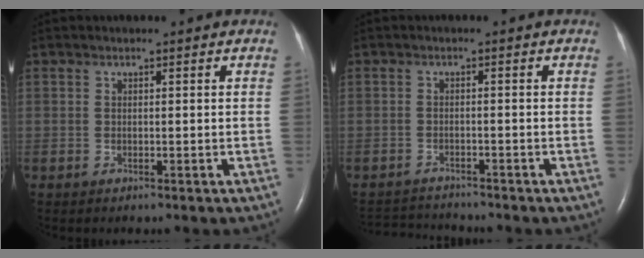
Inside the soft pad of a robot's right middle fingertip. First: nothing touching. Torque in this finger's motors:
{"motor_torque": [-0.33, -0.20, -0.13, -0.04]}